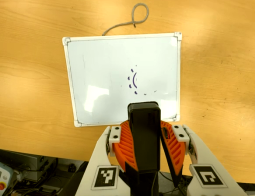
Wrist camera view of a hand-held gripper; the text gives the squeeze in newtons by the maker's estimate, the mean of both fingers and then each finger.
{"total": 11.8, "left": 12.2, "right": 11.4}